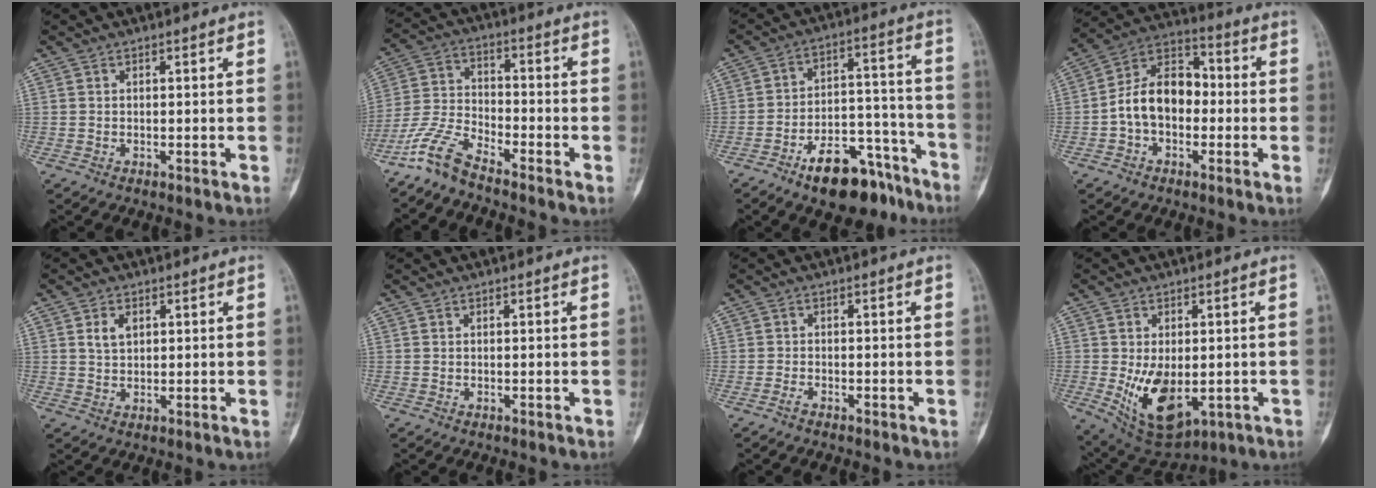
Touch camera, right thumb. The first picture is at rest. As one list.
[{"total": 7.6, "force": [-6.5, 1.8, 3.5], "torque": [-0.086, 0.046, -0.143]}, {"total": 15.4, "force": [-10.5, 7.3, 8.6], "torque": [-0.100, 0.092, -0.160]}, {"total": 12.1, "force": [-1.5, 8.2, 8.8], "torque": [-0.135, 0.043, -0.041]}, {"total": 3.3, "force": [1.2, 2.1, 2.3], "torque": [-0.034, -0.004, 0.022]}, {"total": 0.0}, {"total": 1.0, "force": [-0.9, 0.4, 0.3], "torque": [-0.012, 0.002, -0.019]}, {"total": 11.1, "force": [-1.9, 6.1, 9.1], "torque": [-0.149, -0.015, -0.012]}]